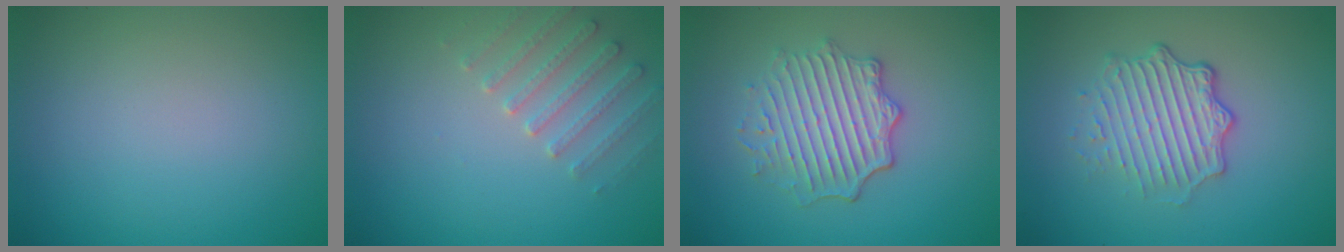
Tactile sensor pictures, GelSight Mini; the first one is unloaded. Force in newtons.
{"total": 2.6, "press": 2.6, "slide": 0.6}
{"total": 4.5, "press": 3.9, "slide": 2.3}
{"total": 4.9, "press": 3.5, "slide": 3.4}